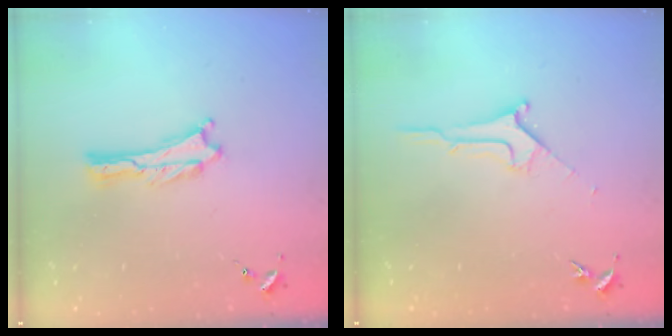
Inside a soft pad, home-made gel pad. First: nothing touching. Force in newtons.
{"total": 1.8, "press": 1.7, "slide": 0.2}